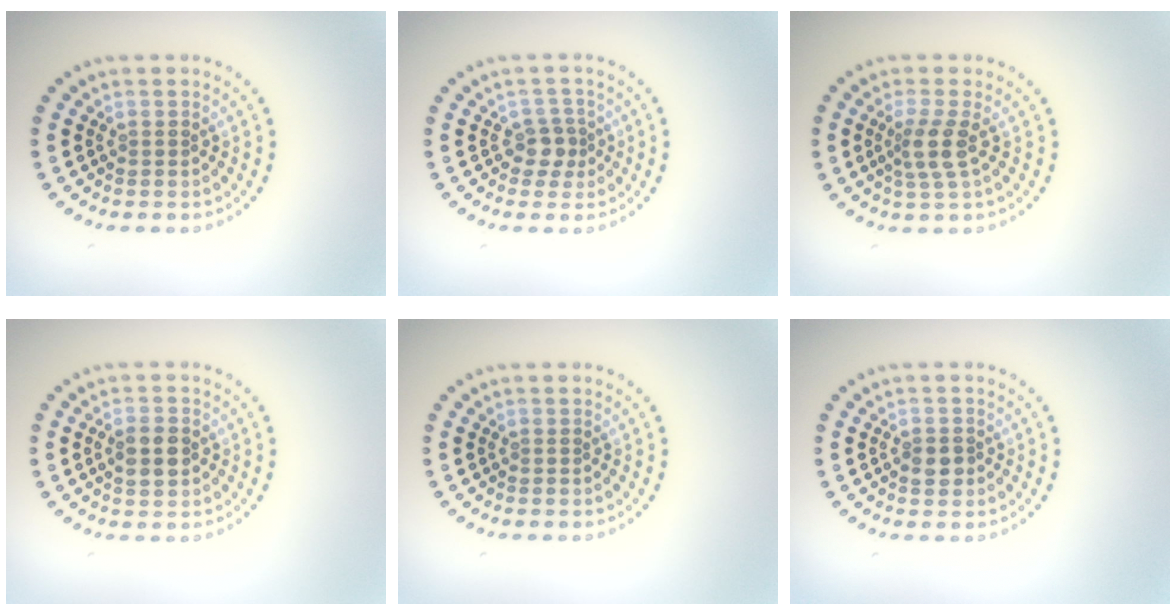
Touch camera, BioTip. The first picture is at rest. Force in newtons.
{"total": 2.1, "press": 1.7, "slide": 1.1}
{"total": 2.5, "press": 2.0, "slide": 1.4}
{"total": 2.8, "press": 2.8, "slide": 0.2}
{"total": 0.0}
{"total": 1.5, "press": 1.5, "slide": 0.3}